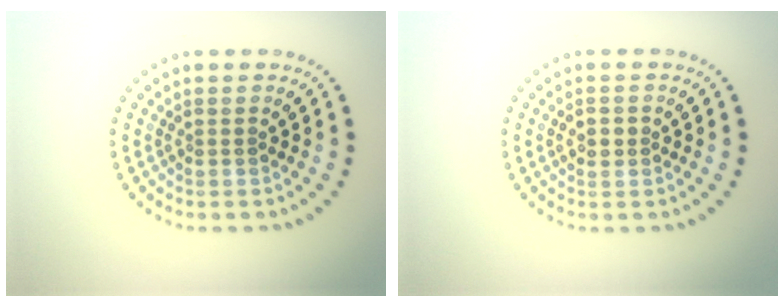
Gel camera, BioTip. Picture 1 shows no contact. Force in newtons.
{"total": 1.8, "press": 1.7, "slide": 0.2}